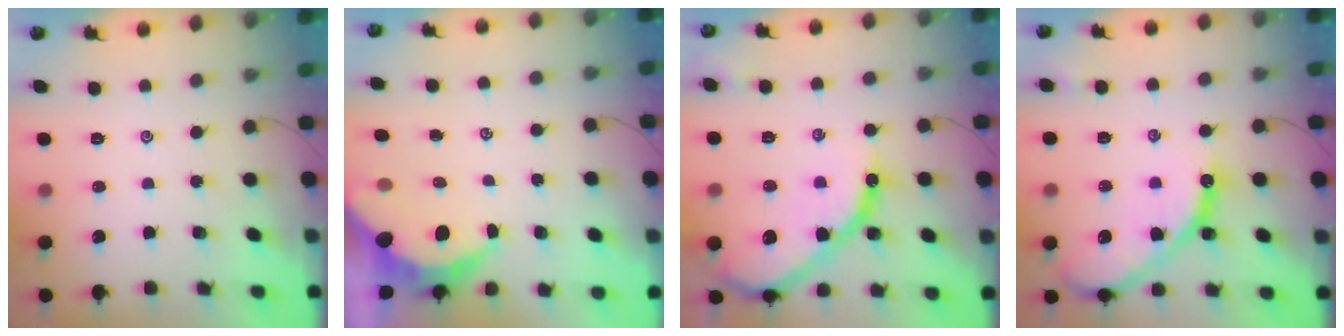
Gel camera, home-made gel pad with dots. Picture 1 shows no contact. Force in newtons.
{"total": 6.8, "press": 6.7, "slide": 0.9}
{"total": 17.4, "press": 17.3, "slide": 1.5}
{"total": 14.2, "press": 14.2, "slide": 1.2}